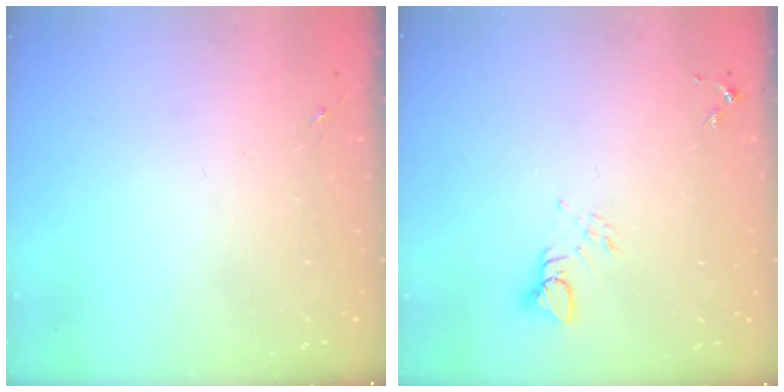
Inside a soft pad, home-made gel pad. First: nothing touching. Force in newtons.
{"total": 4.1, "press": 4.1, "slide": 0.4}